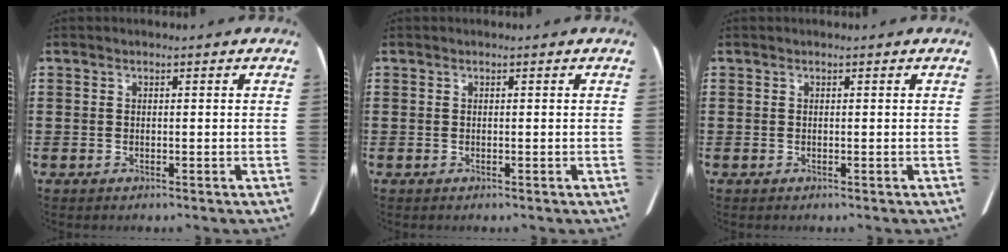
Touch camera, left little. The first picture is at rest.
{"total": 0.0}
{"total": 0.0}